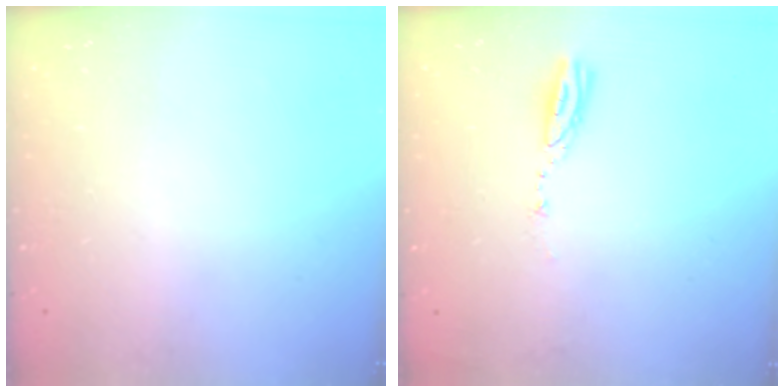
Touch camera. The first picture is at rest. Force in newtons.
{"total": 3.7, "press": 3.6, "slide": 0.3}